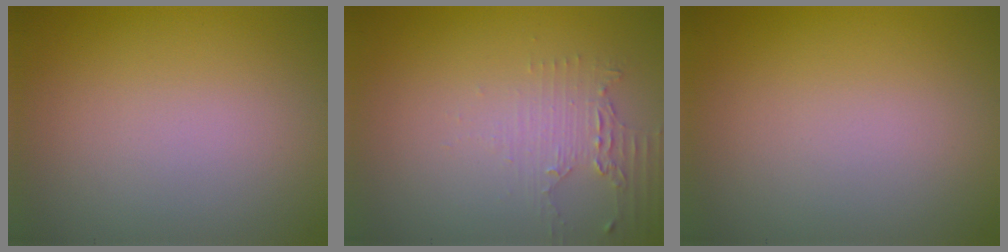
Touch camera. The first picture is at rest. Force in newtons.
{"total": 2.3, "press": 1.7, "slide": 1.5}
{"total": 0.0}